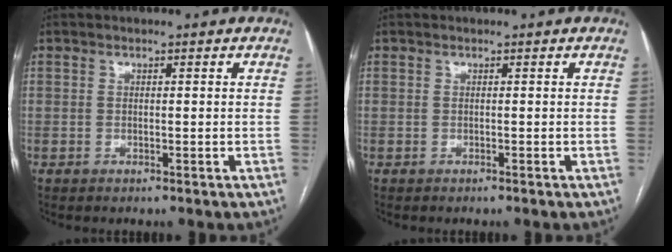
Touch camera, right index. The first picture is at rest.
{"total": 0.0}